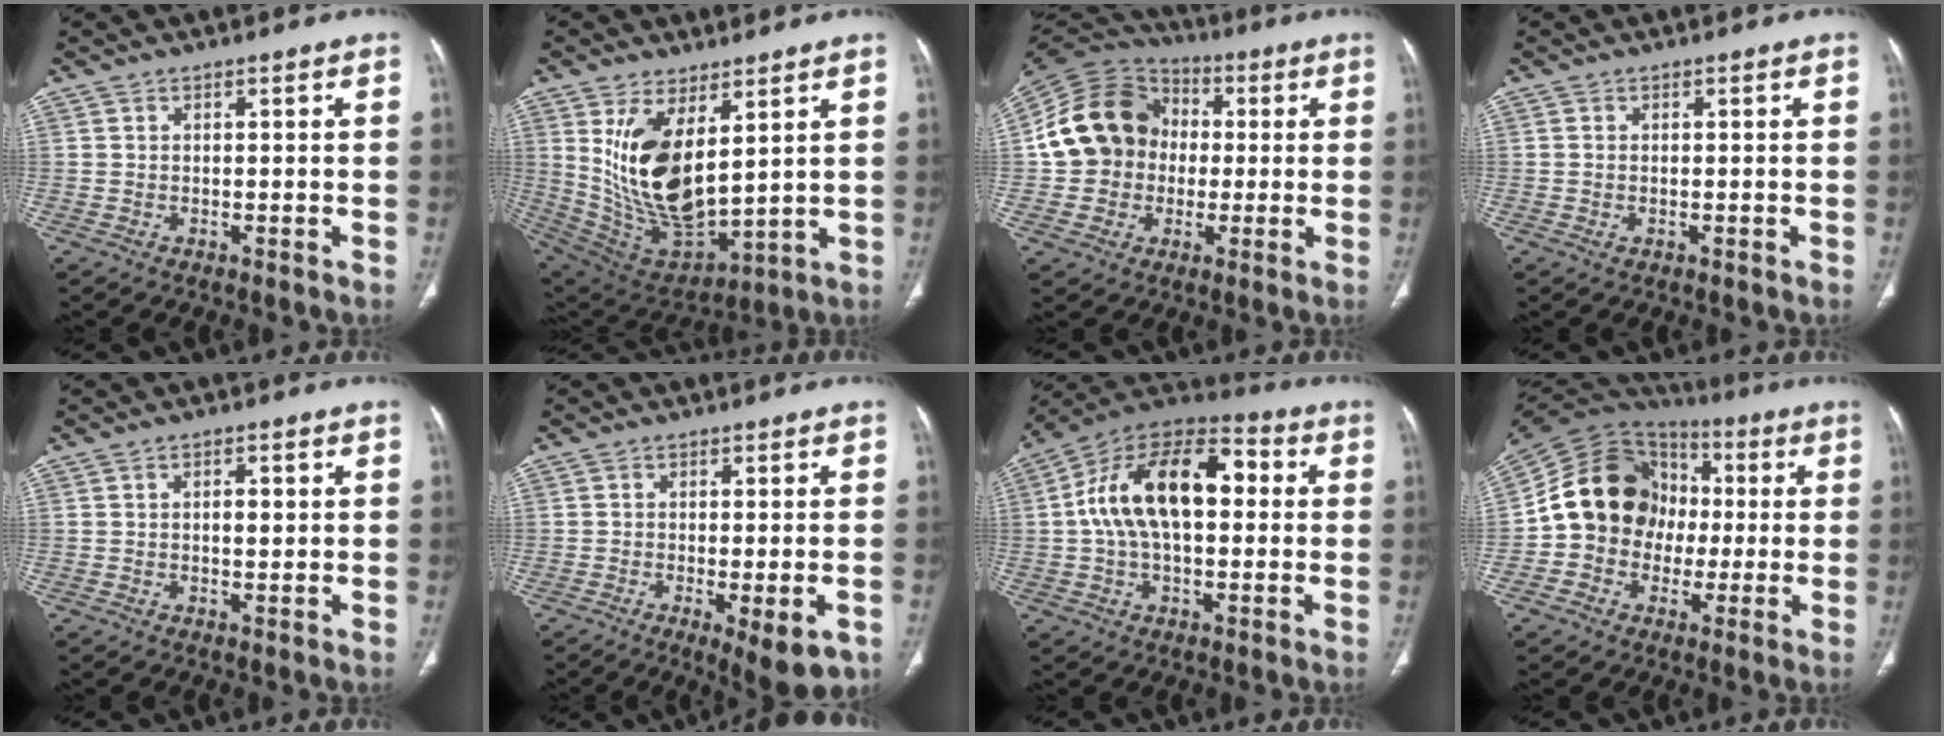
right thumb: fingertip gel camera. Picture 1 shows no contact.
{"total": 17.5, "force": [5.1, 8.4, 14.4], "torque": [-0.254, -0.033, 0.127]}
{"total": 15.7, "force": [0.2, 13.8, 7.5], "torque": [-0.119, 0.028, -0.002]}
{"total": 0.6, "force": [-0.1, 0.4, 0.4], "torque": [-0.013, 0.002, 0.001]}
{"total": 2.8, "force": [0.5, 1.3, 2.4], "torque": [-0.033, 0.001, 0.006]}
{"total": 8.4, "force": [-3.4, 2.7, 7.1], "torque": [-0.098, -0.009, -0.045]}
{"total": 19.7, "force": [2.2, 11.1, 16.1], "torque": [-0.266, 0.041, 0.029]}
{"total": 17.6, "force": [-0.6, 15.1, 9.0], "torque": [-0.128, 0.035, -0.014]}